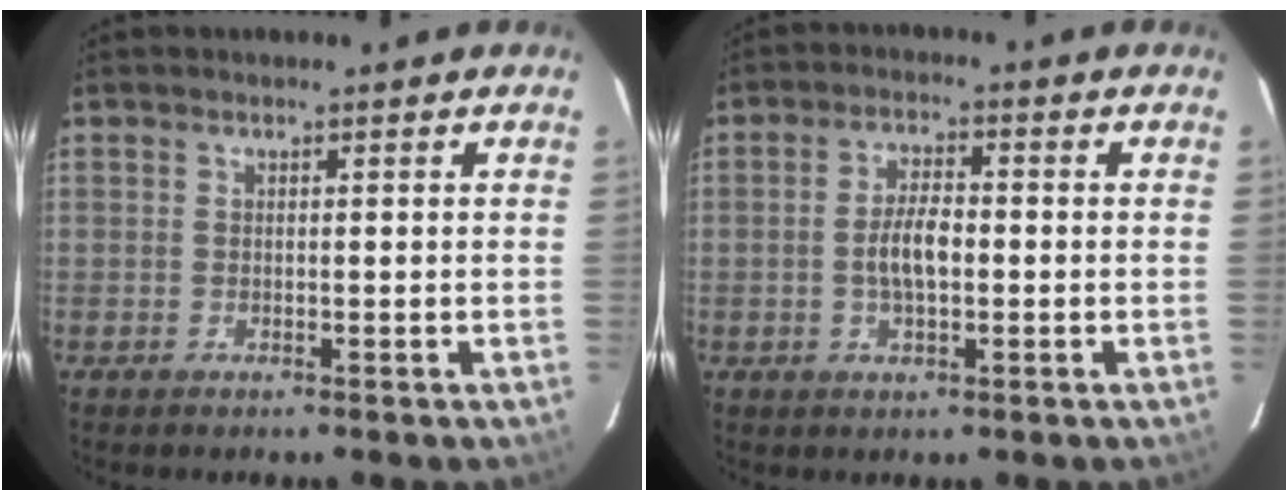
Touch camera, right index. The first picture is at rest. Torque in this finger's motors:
{"motor_torque": [0.31, -0.02, 0.15, 0.06]}